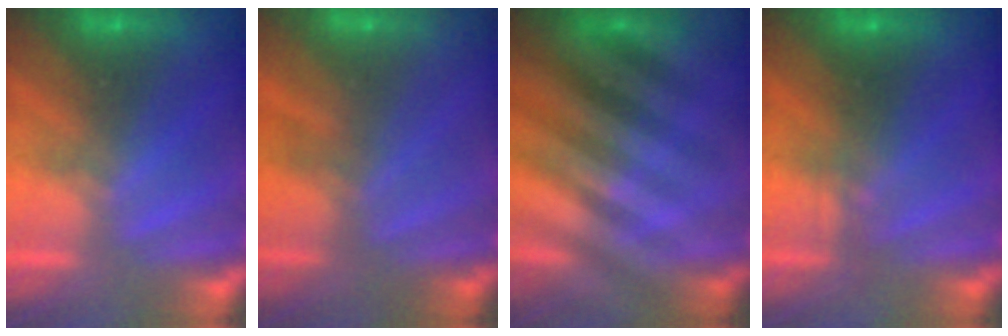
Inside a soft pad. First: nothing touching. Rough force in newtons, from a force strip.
{"total": 1.9}
{"total": 2.6}
{"total": 2.3}